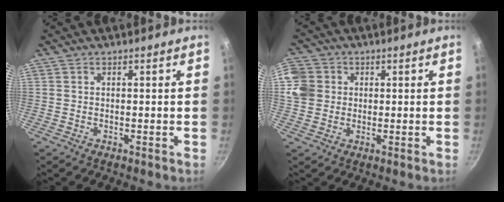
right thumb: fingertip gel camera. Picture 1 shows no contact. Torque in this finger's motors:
{"motor_torque": [0.19, 1.52, 0.29, -0.09, 0.04]}